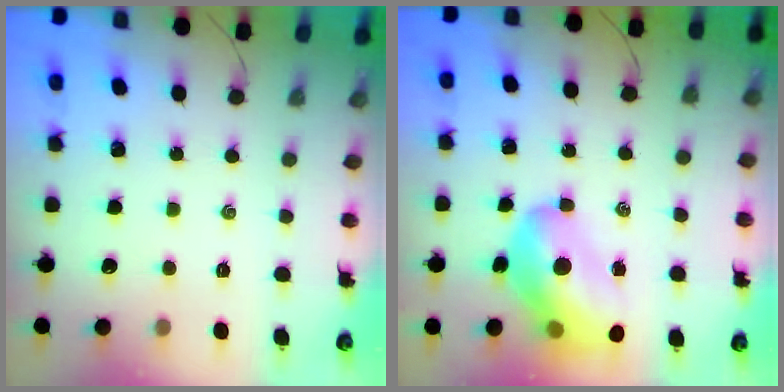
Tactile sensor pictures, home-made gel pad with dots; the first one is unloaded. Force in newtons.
{"total": 14.5, "press": 13.8, "slide": 4.3}